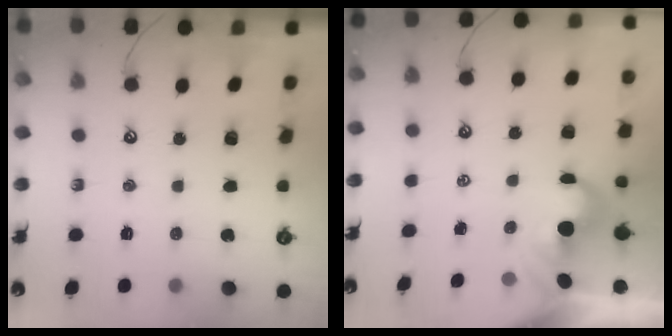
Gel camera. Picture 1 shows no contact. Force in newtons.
{"total": 1.7, "press": 1.4, "slide": 1.0}